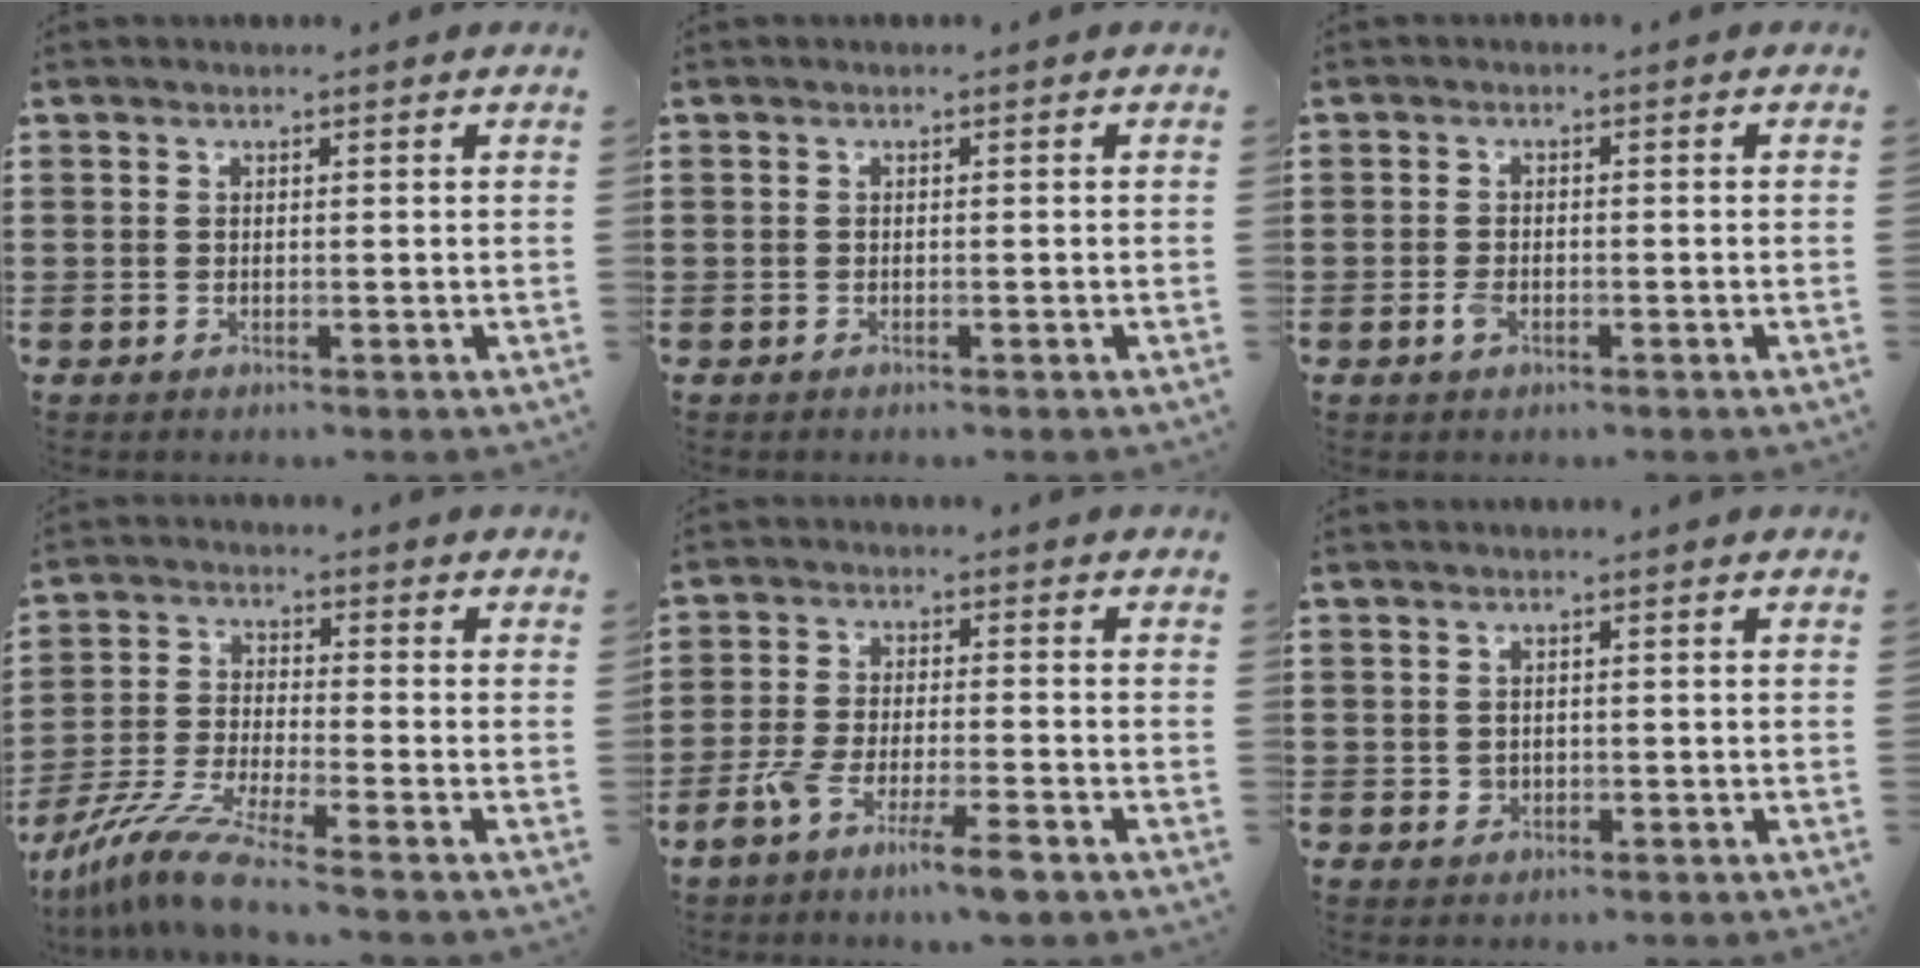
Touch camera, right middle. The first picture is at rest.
{"total": 0.0}
{"total": 1.8, "force": [-0.8, 0.9, 1.3], "torque": [-0.033, -0.003, -0.018]}
{"total": 8.9, "force": [-7.5, 0.2, 4.8], "torque": [-0.109, -0.010, -0.150]}
{"total": 6.8, "force": [-4.6, 0.7, 4.9], "torque": [-0.104, -0.010, -0.087]}
{"total": 1.2, "force": [0.1, 1.1, 0.4], "torque": [-0.011, 0.007, 0.000]}